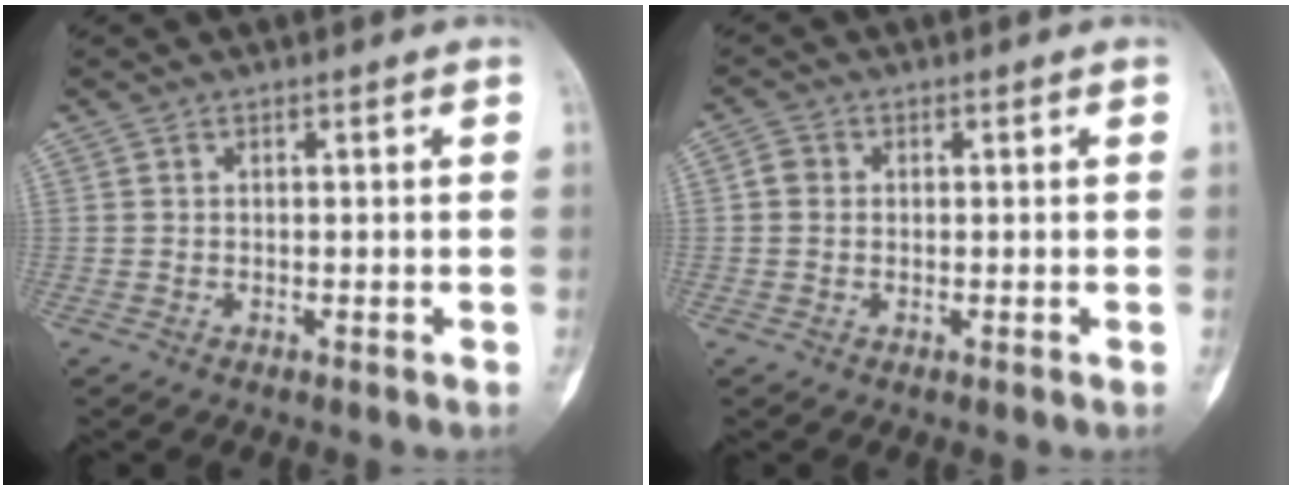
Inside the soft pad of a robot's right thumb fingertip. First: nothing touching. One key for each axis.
{"total": 2.4, "fx": 0.2, "fy": 2.2, "fz": 1.0, "tx": -0.011, "ty": 0.005, "tz": 0.000}